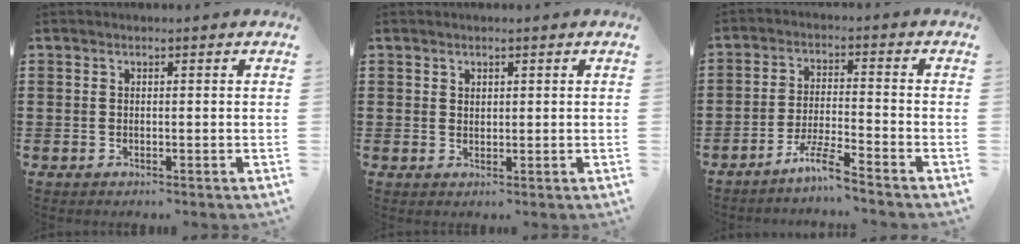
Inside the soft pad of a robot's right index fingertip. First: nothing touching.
{"total": 1.1, "force": [1.0, 0.5, 0.1], "torque": [-0.003, 0.002, 0.019]}
{"total": 5.5, "force": [-4.7, -0.3, 3.0], "torque": [-0.072, -0.011, -0.091]}